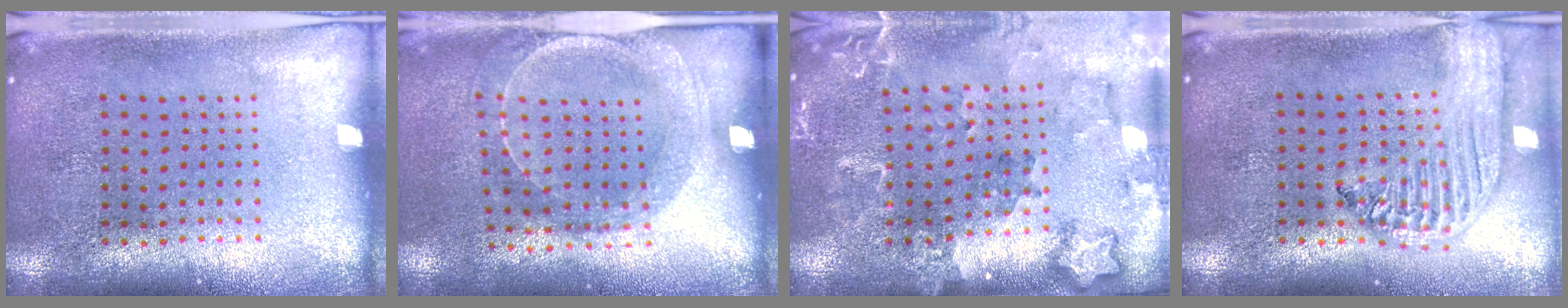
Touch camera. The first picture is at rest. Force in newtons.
{"total": 1.5, "press": 1.5, "slide": 0.4}
{"total": 1.8, "press": 1.7, "slide": 0.3}
{"total": 2.3, "press": 2.0, "slide": 1.2}